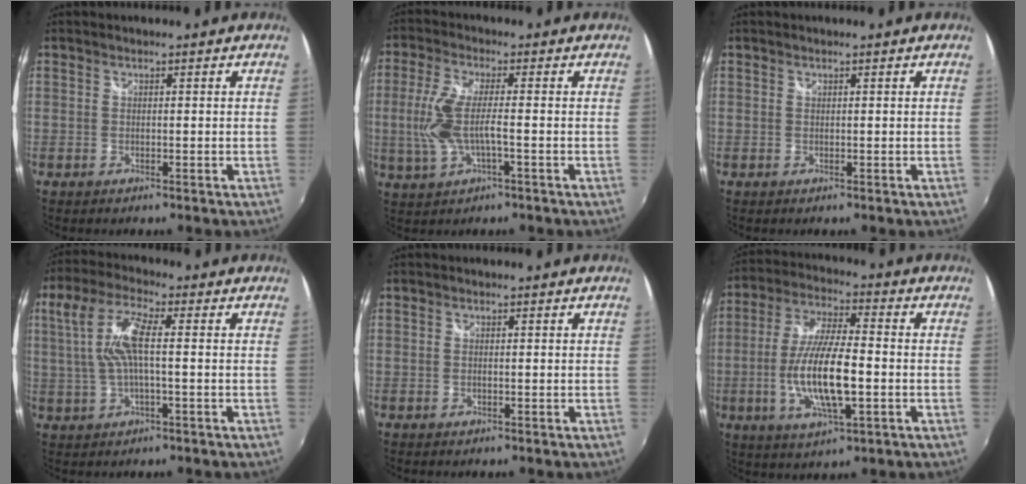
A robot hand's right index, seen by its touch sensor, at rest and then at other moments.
{"total": 8.5, "force": [-1.5, 2.3, 8.1], "torque": [-0.175, -0.007, -0.025]}
{"total": 0.0}
{"total": 8.9, "force": [0.6, 2.2, 8.6], "torque": [-0.174, 0.006, 0.016]}
{"total": 0.0}
{"total": 14.3, "force": [-3.1, 3.8, 13.4], "torque": [-0.269, -0.009, -0.054]}